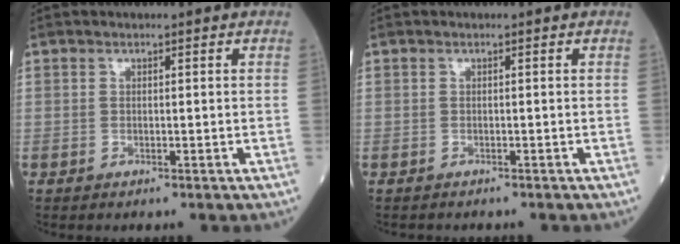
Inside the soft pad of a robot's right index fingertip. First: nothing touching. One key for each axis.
{"total": 1.1, "fx": -1.0, "fy": 0.4, "fz": 0.0, "tx": -0.006, "ty": 0.000, "tz": -0.016}